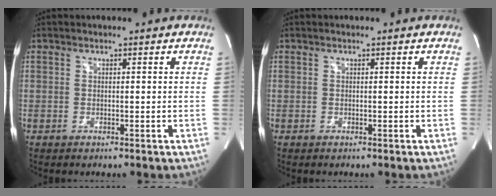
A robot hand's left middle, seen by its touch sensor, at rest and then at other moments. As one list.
[{"total": 0.0}]